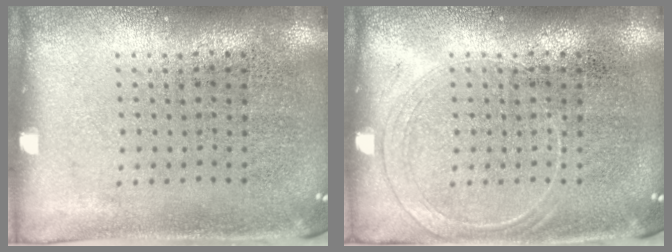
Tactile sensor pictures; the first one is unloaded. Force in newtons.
{"total": 1.2, "press": 1.2, "slide": 0.2}